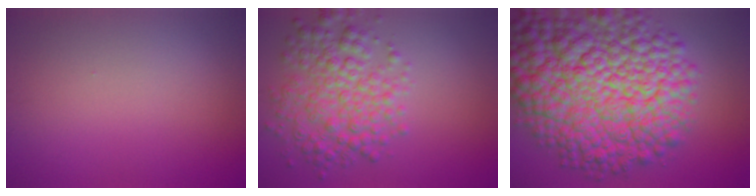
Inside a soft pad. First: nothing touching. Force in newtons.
{"total": 5.8, "press": 5.8, "slide": 0.1}
{"total": 16.7, "press": 16.7, "slide": 0.5}